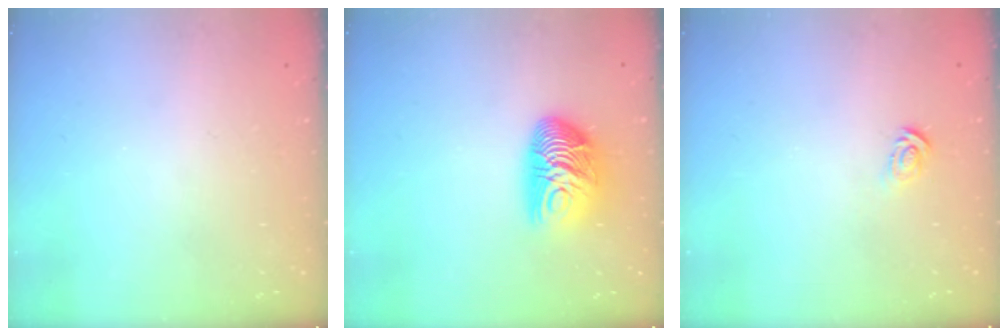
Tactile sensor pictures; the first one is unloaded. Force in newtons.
{"total": 12.4, "press": 12.4, "slide": 1.0}
{"total": 2.9, "press": 2.9, "slide": 0.2}